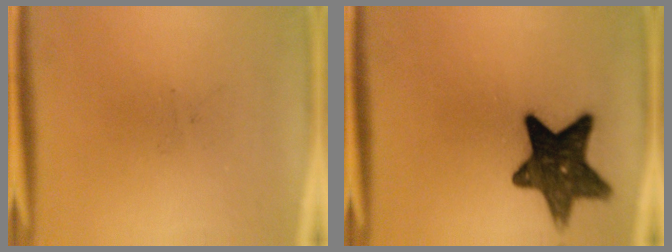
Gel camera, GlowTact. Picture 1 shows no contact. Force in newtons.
{"total": 13.5}